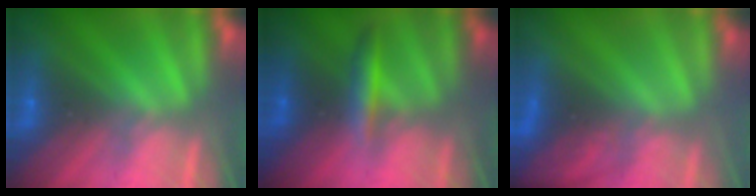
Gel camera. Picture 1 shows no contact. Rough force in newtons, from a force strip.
{"total": 2.9}
{"total": 3.7}